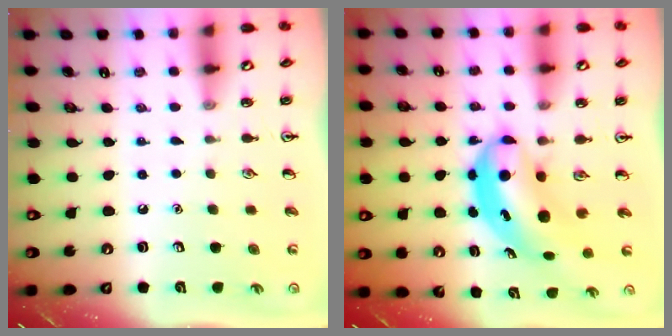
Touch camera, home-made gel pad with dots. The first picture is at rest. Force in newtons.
{"total": 6.7, "press": 6.4, "slide": 2.0}